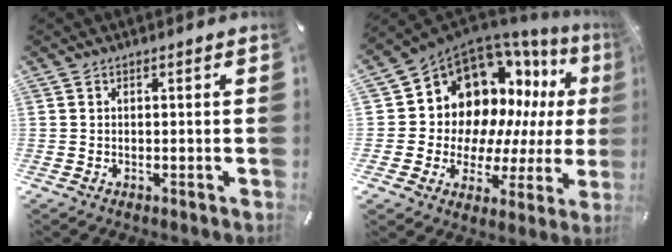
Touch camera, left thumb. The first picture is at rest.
{"total": 15.2, "force": [7.6, 11.8, 5.9], "torque": [-0.088, -0.094, 0.154]}